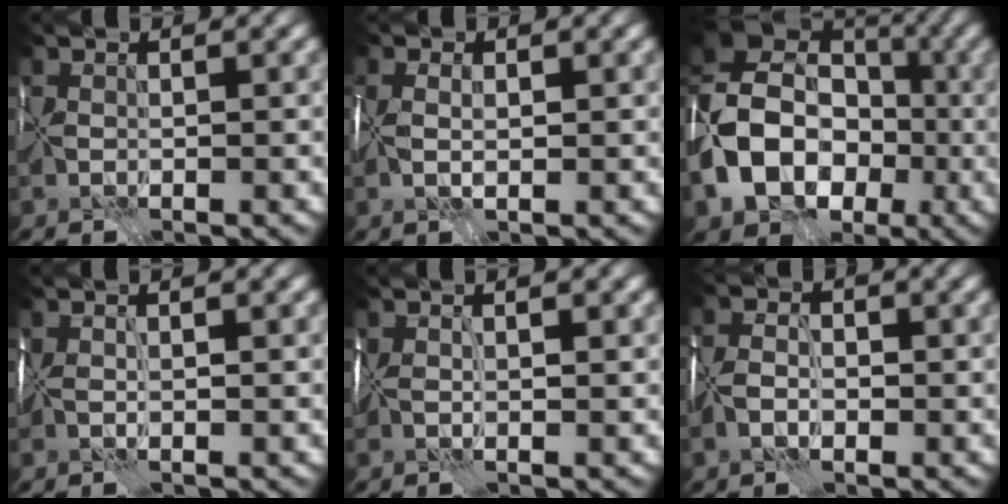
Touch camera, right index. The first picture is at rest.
{"total": 2.8, "force": [0.2, 1.4, 2.3], "torque": [-0.047, 0.003, 0.002]}
{"total": 13.9, "force": [-3.3, 10.6, 8.4], "torque": [-0.178, -0.007, -0.070]}
{"total": 2.0, "force": [0.4, 0.7, 1.8], "torque": [-0.030, 0.001, 0.004]}
{"total": 2.9, "force": [0.8, 1.0, 2.6], "torque": [-0.037, 0.003, 0.008]}
{"total": 3.3, "force": [-1.2, 2.2, 2.2], "torque": [-0.047, -0.001, -0.031]}